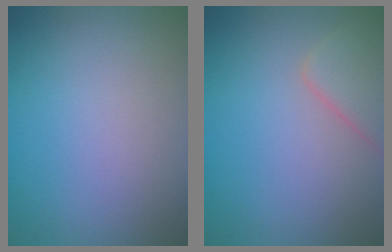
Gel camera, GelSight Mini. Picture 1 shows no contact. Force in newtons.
{"total": 2.8, "press": 2.8, "slide": 0.3}